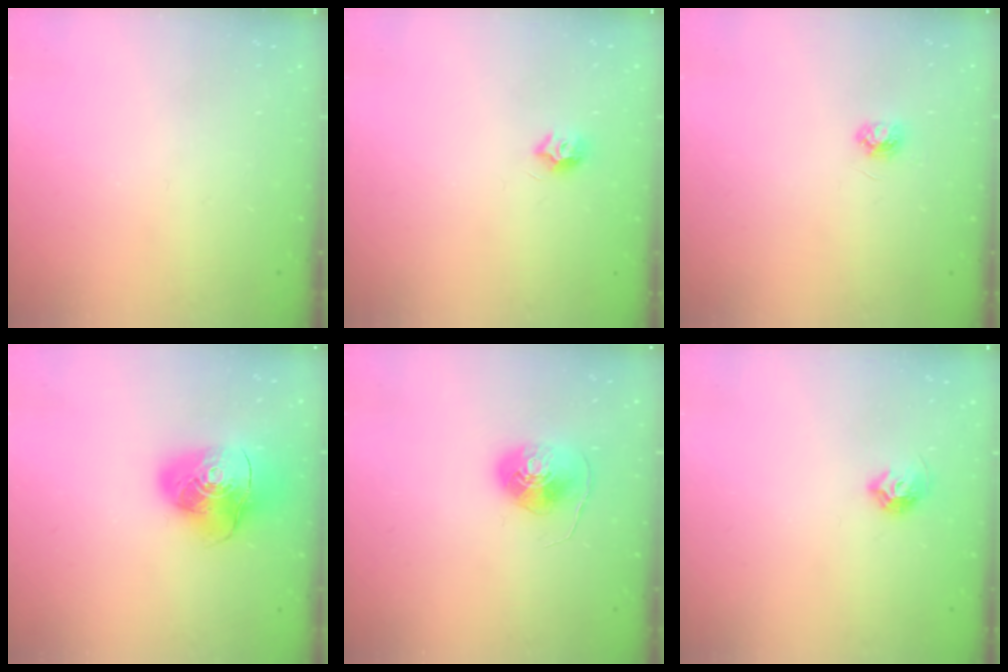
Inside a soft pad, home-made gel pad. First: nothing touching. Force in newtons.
{"total": 7.4, "press": 7.4, "slide": 0.6}
{"total": 3.9, "press": 3.9, "slide": 0.4}
{"total": 15.7, "press": 15.5, "slide": 2.0}
{"total": 9.1, "press": 9.1, "slide": 0.4}
{"total": 7.0, "press": 6.9, "slide": 0.8}